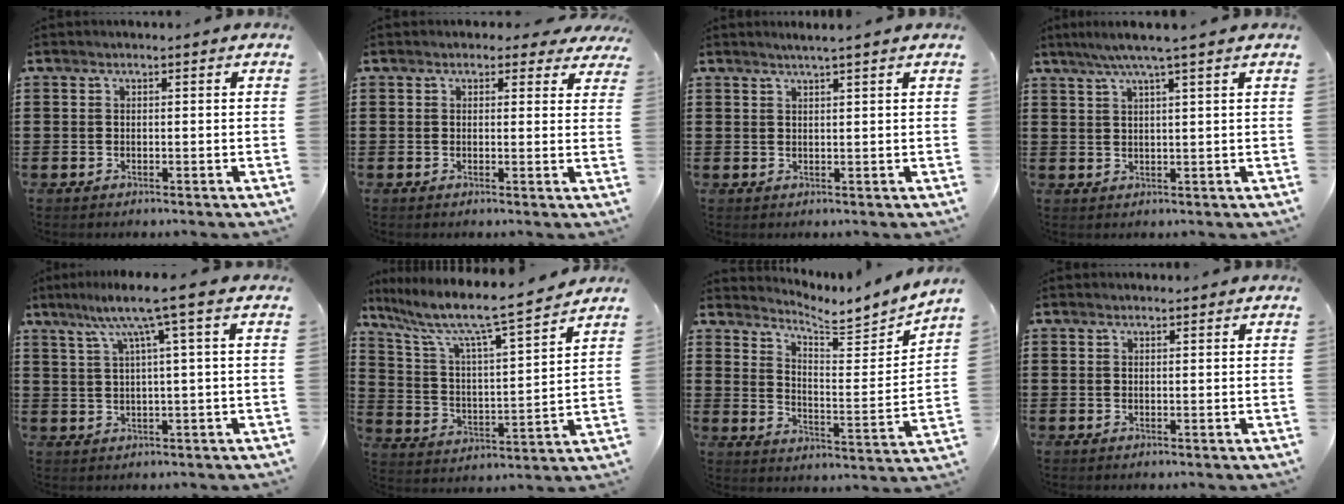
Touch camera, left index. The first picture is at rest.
{"total": 1.9, "force": [1.5, 1.0, 0.8], "torque": [-0.005, 0.002, 0.023]}
{"total": 1.8, "force": [1.5, -0.4, 0.8], "torque": [-0.016, 0.001, 0.028]}
{"total": 3.8, "force": [2.7, -0.6, 2.6], "torque": [-0.056, -0.002, 0.045]}
{"total": 7.4, "force": [3.0, -0.4, 6.7], "torque": [-0.136, 0.002, 0.046]}
{"total": 8.4, "force": [7.2, 0.3, 4.4], "torque": [-0.118, -0.053, 0.113]}
{"total": 4.6, "force": [4.4, 0.0, 1.3], "torque": [-0.035, -0.044, 0.066]}
{"total": 0.5, "force": [0.5, 0.1, 0.2], "torque": [-0.005, 0.000, 0.010]}